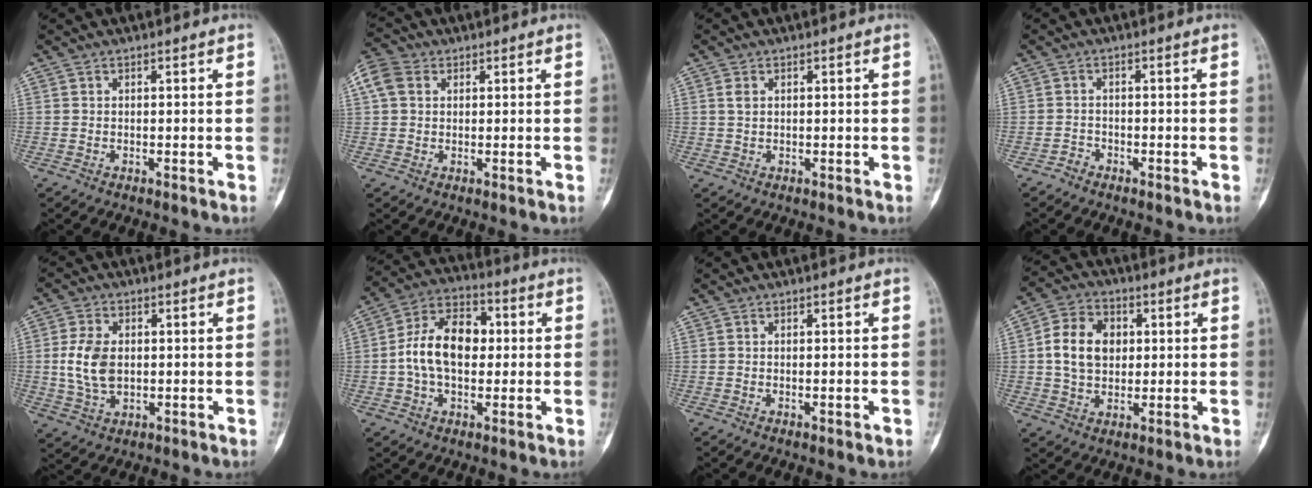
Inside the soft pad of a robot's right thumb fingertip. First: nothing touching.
{"total": 5.7, "force": [1.8, 4.4, 3.2], "torque": [-0.067, 0.016, 0.030]}
{"total": 1.7, "force": [0.5, 1.2, 1.1], "torque": [-0.018, 0.002, 0.012]}
{"total": 1.4, "force": [-1.2, 0.7, 0.0], "torque": [0.002, 0.004, -0.027]}
{"total": 8.5, "force": [0.3, 5.7, 6.3], "torque": [-0.118, 0.002, 0.012]}
{"total": 13.5, "force": [0.4, 8.8, 10.3], "torque": [-0.166, 0.029, -0.002]}
{"total": 1.2, "force": [-0.3, 0.3, 1.1], "torque": [-0.014, 0.001, -0.002]}
{"total": 10.8, "force": [1.4, 8.1, 7.0], "torque": [-0.098, 0.006, 0.021]}